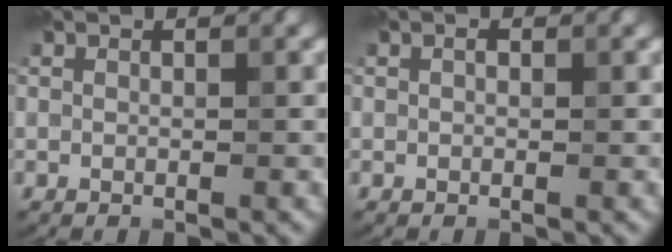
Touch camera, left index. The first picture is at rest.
{"total": 0.5, "force": [0.1, 0.4, 0.4], "torque": [-0.004, 0.001, 0.002]}